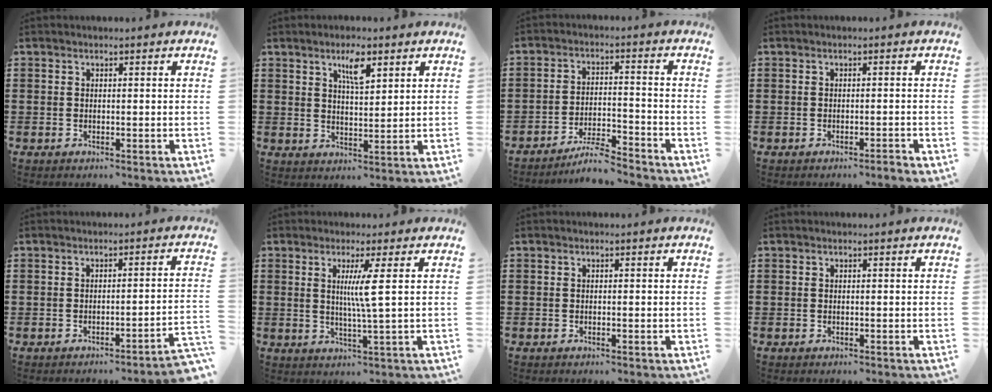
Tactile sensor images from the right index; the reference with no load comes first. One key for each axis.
{"total": 4.8, "fx": 2.8, "fy": 1.3, "fz": 3.6, "tx": -0.064, "ty": 0.000, "tz": 0.044}
{"total": 5.6, "fx": -5.2, "fy": 0.3, "fz": 2.1, "tx": -0.051, "ty": -0.006, "tz": -0.103}
{"total": 1.2, "fx": -0.9, "fy": -0.1, "fz": 0.7, "tx": -0.013, "ty": -0.002, "tz": -0.017}
{"total": 2.3, "fx": -1.9, "fy": -0.3, "fz": 1.3, "tx": -0.024, "ty": -0.007, "tz": -0.039}
{"total": 4.7, "fx": 1.2, "fy": -0.8, "fz": 4.5, "tx": -0.089, "ty": -0.009, "tz": 0.016}
{"total": 0.0}
{"total": 0.0}